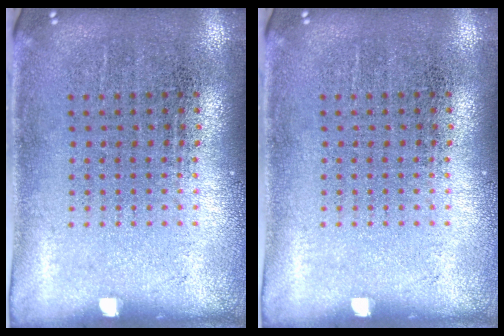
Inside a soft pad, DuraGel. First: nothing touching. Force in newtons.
{"total": 0.0}